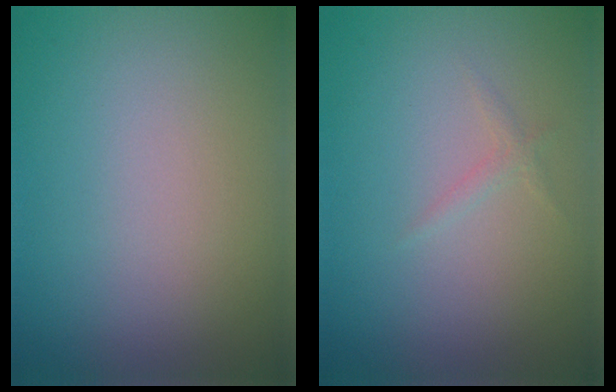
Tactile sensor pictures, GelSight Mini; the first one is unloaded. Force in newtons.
{"total": 0.7, "press": 0.7, "slide": 0.0}